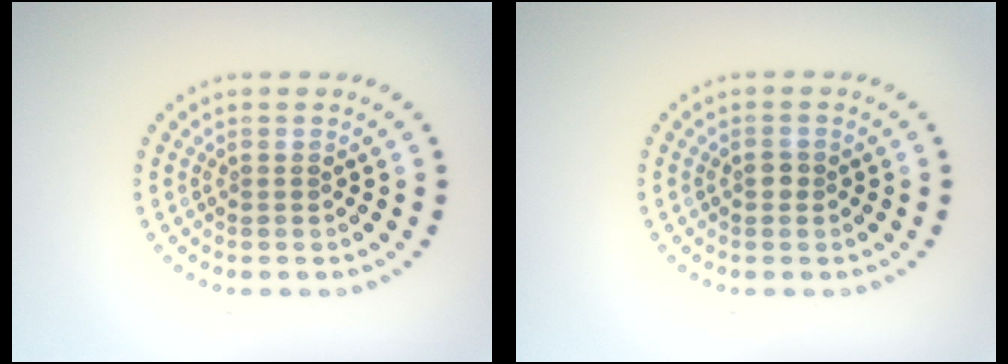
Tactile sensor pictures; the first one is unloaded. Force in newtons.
{"total": 0.8, "press": 0.8, "slide": 0.1}